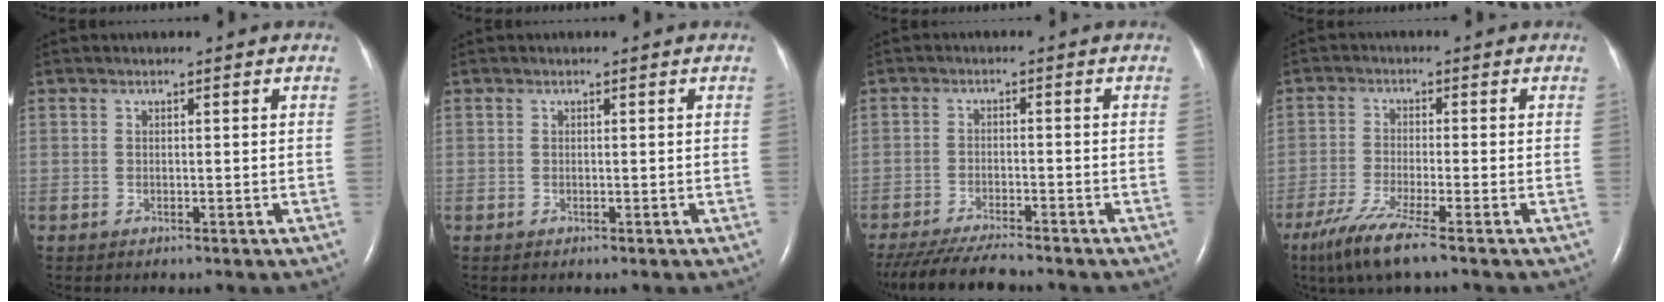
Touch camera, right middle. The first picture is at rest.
{"total": 0.0}
{"total": 10.2, "force": [-9.1, 0.8, 4.5], "torque": [-0.077, -0.020, -0.147]}
{"total": 7.3, "force": [-5.0, -0.2, 5.3], "torque": [-0.108, -0.024, -0.095]}